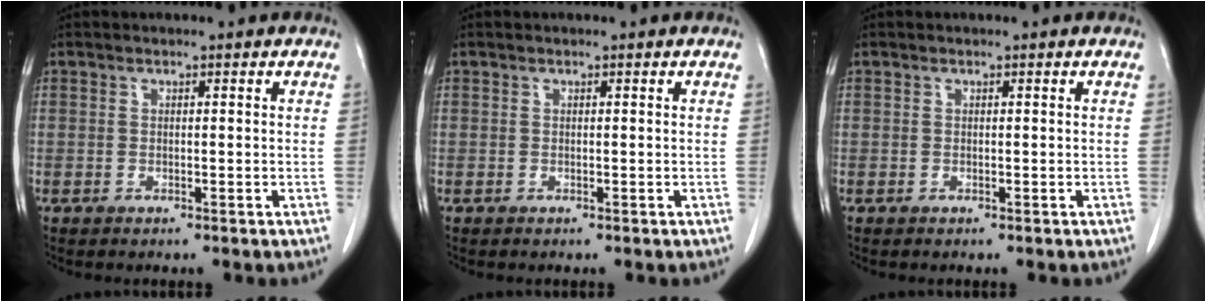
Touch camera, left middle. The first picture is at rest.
{"total": 0.0}
{"total": 0.0}